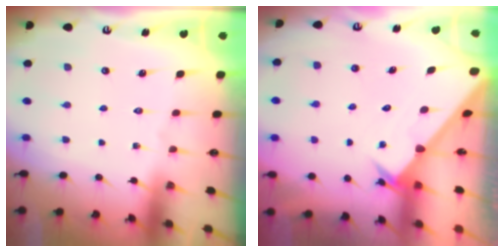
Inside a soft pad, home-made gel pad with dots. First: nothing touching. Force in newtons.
{"total": 2.1, "press": 2.1, "slide": 0.1}